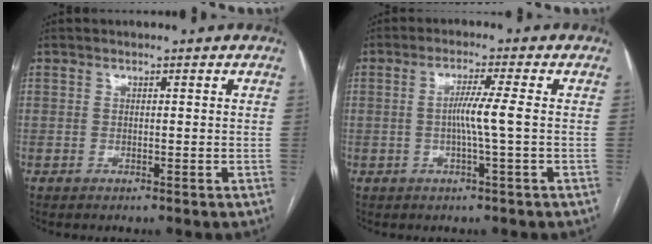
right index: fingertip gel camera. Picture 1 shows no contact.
{"total": 4.2, "force": [-0.4, -1.0, 4.1], "torque": [-0.074, 0.003, -0.006]}